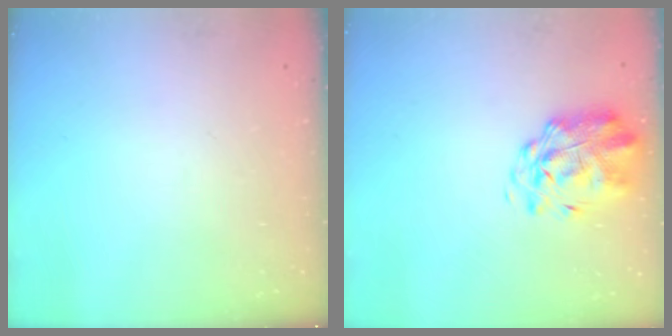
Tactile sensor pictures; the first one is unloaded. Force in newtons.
{"total": 2.6, "press": 2.2, "slide": 1.3}